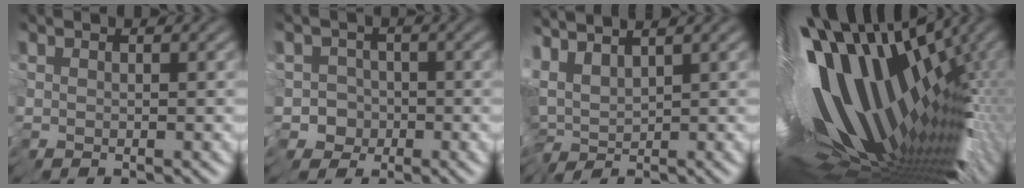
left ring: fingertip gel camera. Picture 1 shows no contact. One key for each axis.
{"total": 4.7, "fx": -2.6, "fy": 3.7, "fz": 1.3, "tx": 0.001, "ty": 0.012, "tz": -0.071}
{"total": 2.9, "fx": 1.3, "fy": 0.2, "fz": 2.6, "tx": -0.051, "ty": 0.009, "tz": 0.016}
{"total": 17.0, "fx": 0.3, "fy": 6.5, "fz": 15.7, "tx": -0.274, "ty": -0.006, "tz": 0.008}